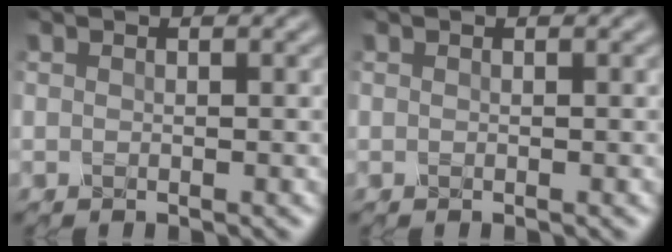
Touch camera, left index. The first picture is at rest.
{"total": 0.0}